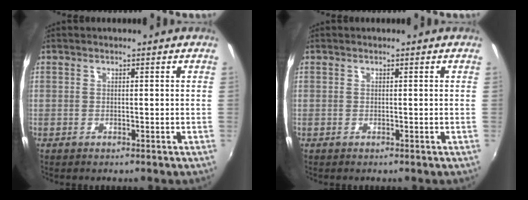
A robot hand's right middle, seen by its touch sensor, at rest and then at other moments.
{"total": 0.0}